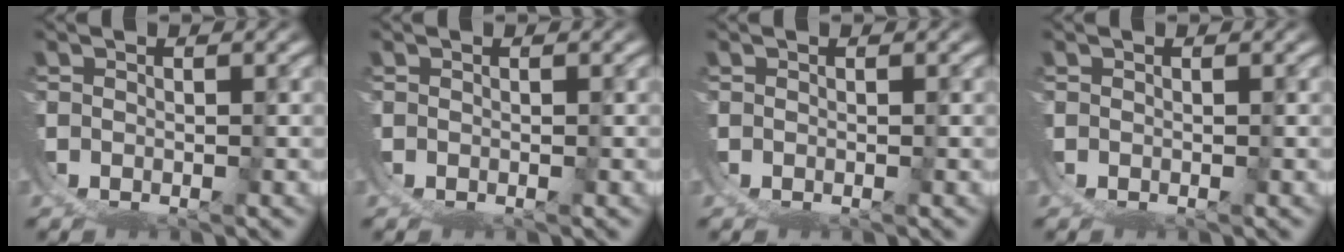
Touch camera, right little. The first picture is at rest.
{"total": 0.0}
{"total": 0.0}
{"total": 0.0}